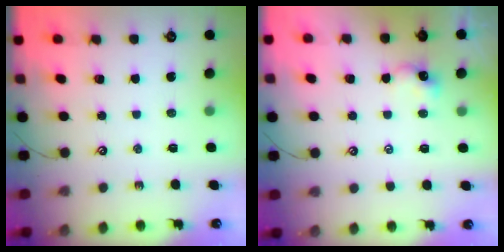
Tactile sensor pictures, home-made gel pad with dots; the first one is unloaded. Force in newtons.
{"total": 2.1, "press": 2.1, "slide": 0.2}